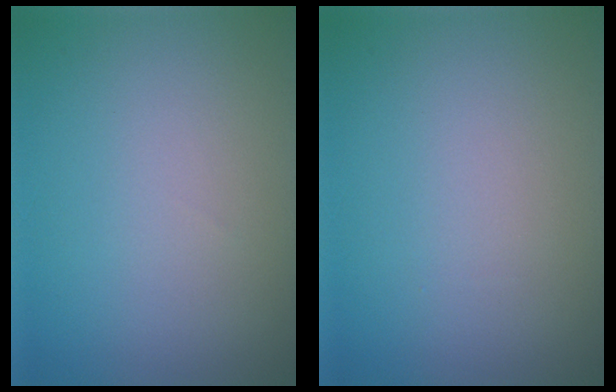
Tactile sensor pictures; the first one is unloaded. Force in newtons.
{"total": 0.0}